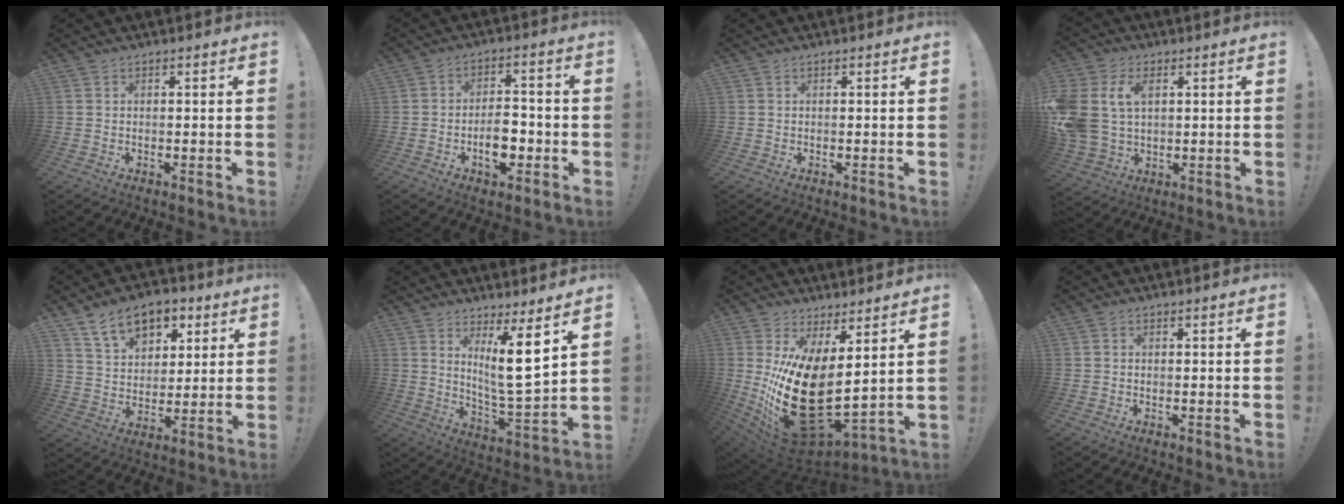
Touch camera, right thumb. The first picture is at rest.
{"total": 8.8, "force": [-3.3, 5.1, 6.3], "torque": [-0.101, 0.016, -0.055]}
{"total": 0.0}
{"total": 13.0, "force": [3.8, 9.4, 8.1], "torque": [-0.176, -0.009, 0.073]}
{"total": 13.6, "force": [7.7, 8.8, 6.9], "torque": [-0.095, -0.041, 0.142]}
{"total": 12.4, "force": [5.8, 1.5, 10.8], "torque": [-0.166, -0.047, 0.089]}
{"total": 21.8, "force": [1.5, 10.8, 18.8], "torque": [-0.345, -0.051, 0.054]}
{"total": 0.0}